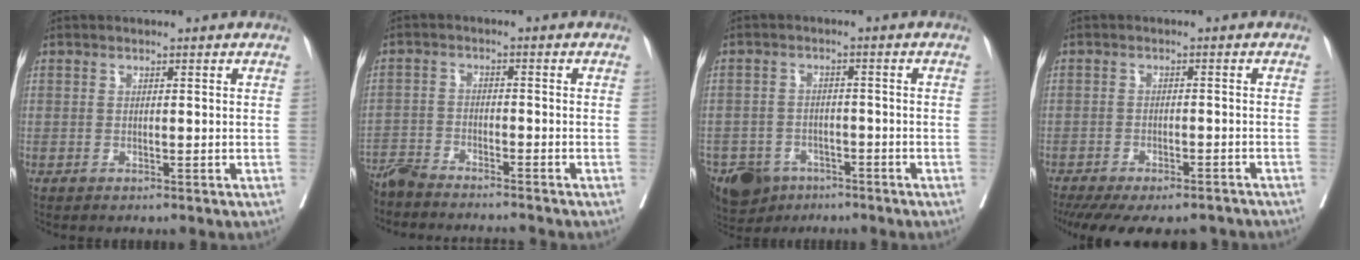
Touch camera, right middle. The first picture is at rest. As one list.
[{"total": 9.9, "force": [-9.3, 0.5, 3.3], "torque": [-0.044, -0.008, -0.149]}, {"total": 10.5, "force": [-7.3, 6.6, 3.7], "torque": [-0.083, -0.008, -0.113]}, {"total": 16.3, "force": [-13.6, 5.3, 7.3], "torque": [-0.157, -0.020, -0.179]}]